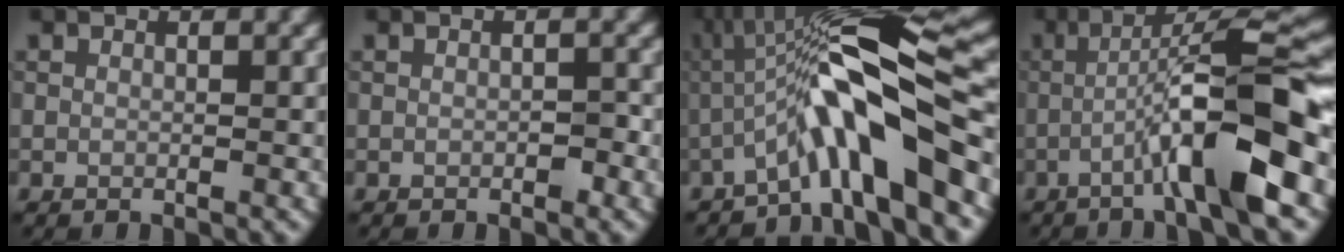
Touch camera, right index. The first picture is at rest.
{"total": 0.9, "force": [-0.3, 0.4, 0.8], "torque": [-0.011, 0.003, -0.004]}
{"total": 9.7, "force": [-2.8, 1.7, 9.2], "torque": [-0.145, 0.024, -0.057]}
{"total": 9.9, "force": [-3.0, 1.2, 9.3], "torque": [-0.140, 0.022, -0.057]}